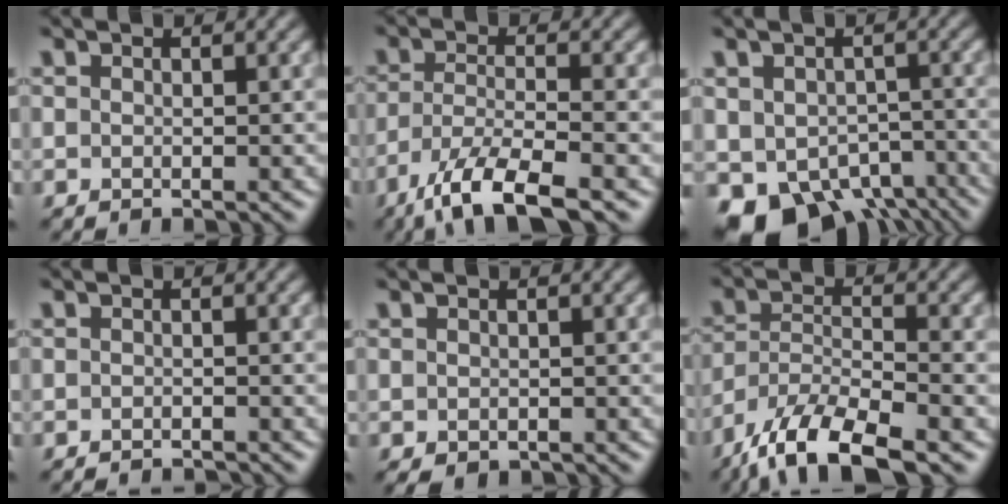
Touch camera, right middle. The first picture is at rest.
{"total": 7.0, "force": [-5.0, 1.6, 4.6], "torque": [-0.089, -0.007, -0.097]}
{"total": 8.5, "force": [-4.7, 5.5, 4.3], "torque": [-0.071, -0.028, -0.061]}
{"total": 0.9, "force": [-0.8, 0.0, 0.3], "torque": [-0.002, -0.004, -0.012]}
{"total": 0.7, "force": [-0.4, 0.4, 0.4], "torque": [-0.012, -0.002, -0.003]}
{"total": 9.4, "force": [-7.2, 2.7, 5.4], "torque": [-0.101, -0.007, -0.140]}